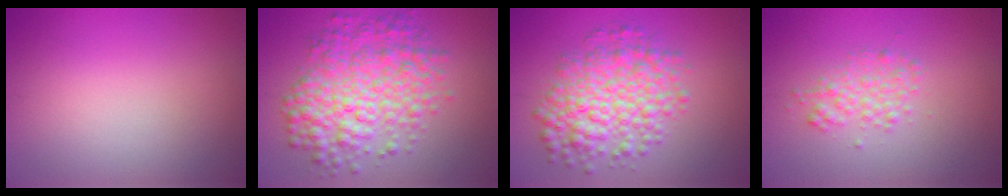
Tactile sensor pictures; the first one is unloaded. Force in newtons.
{"total": 7.2, "press": 7.2, "slide": 0.1}
{"total": 6.3, "press": 6.3, "slide": 0.1}
{"total": 2.0, "press": 2.0, "slide": 0.0}